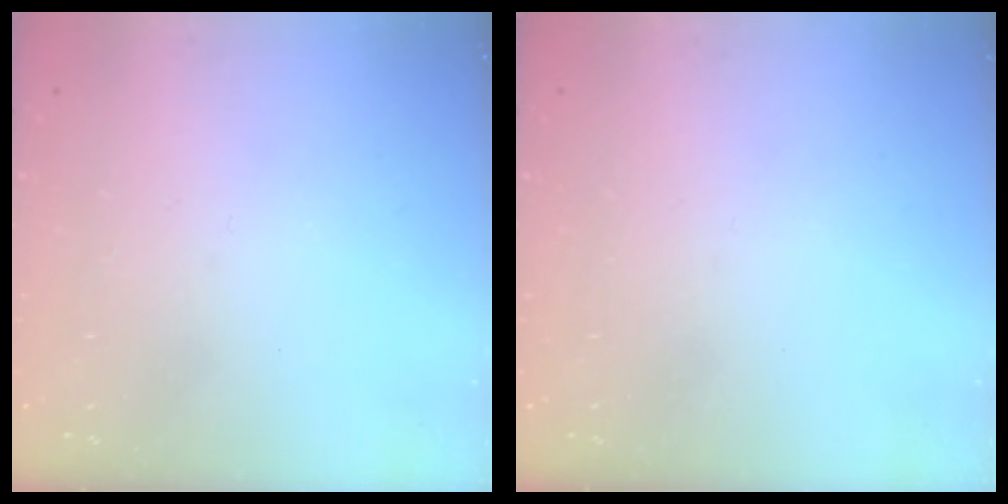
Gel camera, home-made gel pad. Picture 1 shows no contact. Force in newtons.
{"total": 0.0}